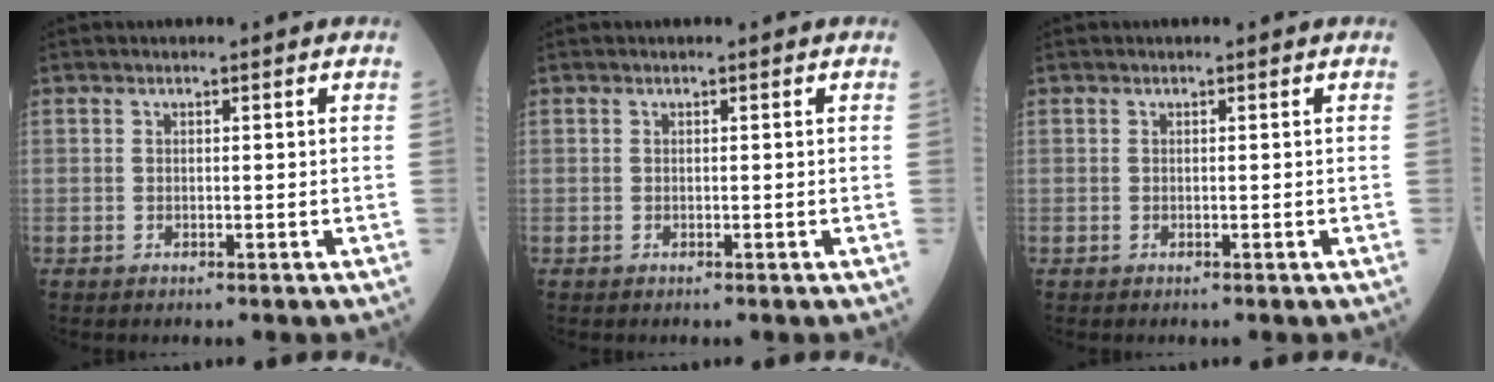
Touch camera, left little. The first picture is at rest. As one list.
[{"total": 0.0}, {"total": 0.0}]